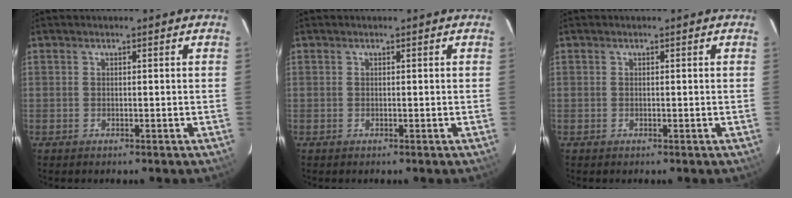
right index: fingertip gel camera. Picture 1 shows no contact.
{"total": 0.0}
{"total": 0.0}